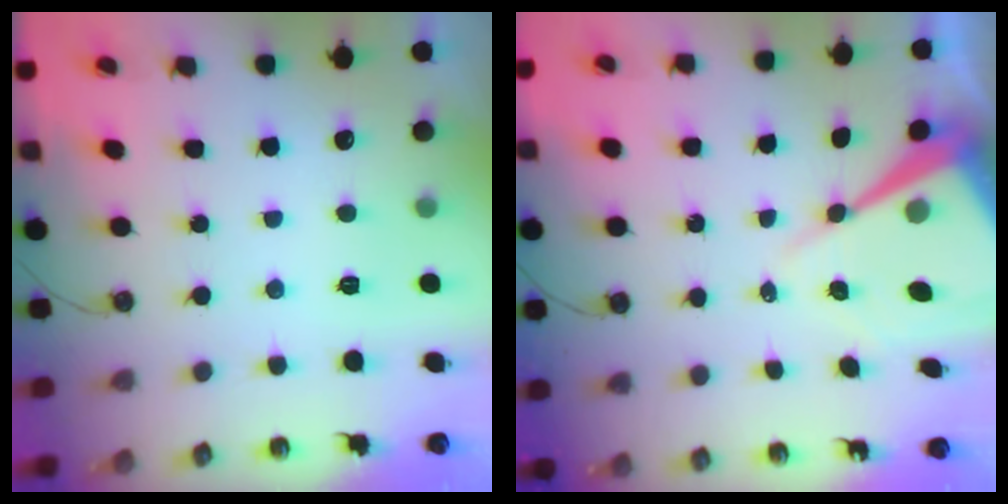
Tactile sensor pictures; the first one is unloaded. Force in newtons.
{"total": 14.3, "press": 14.3, "slide": 1.3}